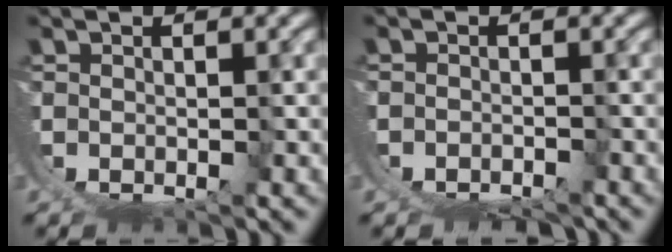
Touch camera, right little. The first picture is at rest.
{"total": 3.4, "force": [-3.3, 0.7, 0.4], "torque": [0.001, -0.023, -0.048]}